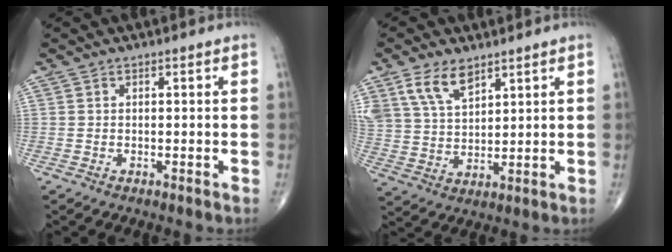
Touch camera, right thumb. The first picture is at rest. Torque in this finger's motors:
{"motor_torque": [0.82, 0.87, 0.94, 0.73, 0.05]}